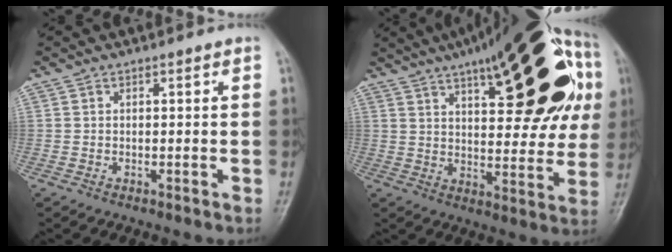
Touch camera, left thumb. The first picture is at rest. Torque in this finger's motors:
{"motor_torque": [2.48, 2.54, 1.40, -1.38, 0.21]}